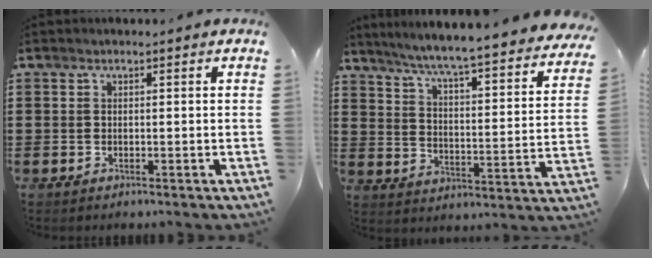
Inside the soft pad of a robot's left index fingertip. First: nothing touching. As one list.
[{"total": 5.2, "force": [4.5, -1.0, 2.3], "torque": [-0.068, -0.050, 0.066]}]